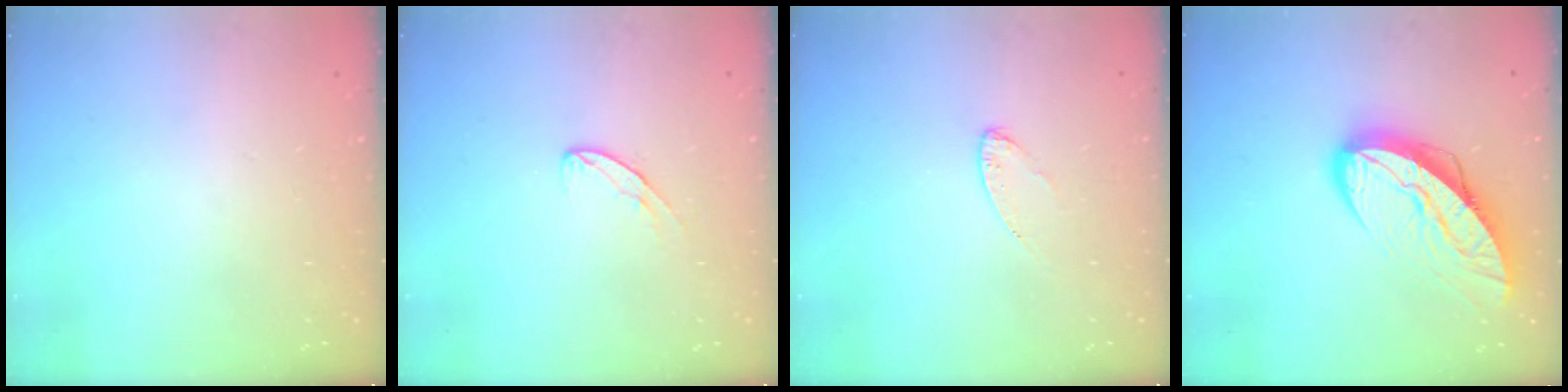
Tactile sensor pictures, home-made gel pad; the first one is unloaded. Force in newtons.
{"total": 5.2, "press": 5.2, "slide": 0.3}
{"total": 4.2, "press": 4.1, "slide": 0.4}
{"total": 14.8, "press": 14.8, "slide": 1.3}